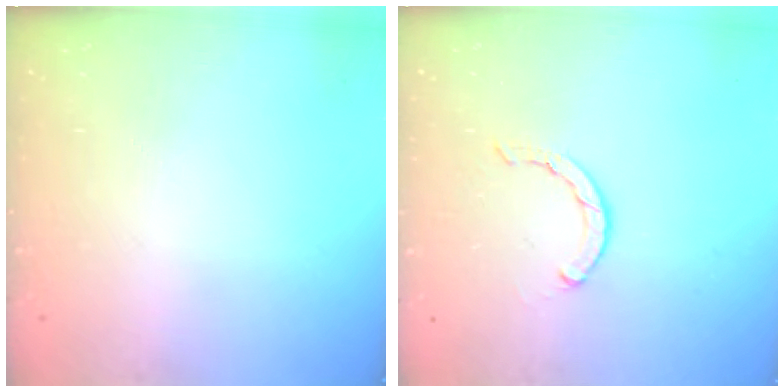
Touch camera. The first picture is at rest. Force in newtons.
{"total": 1.7, "press": 1.6, "slide": 0.3}